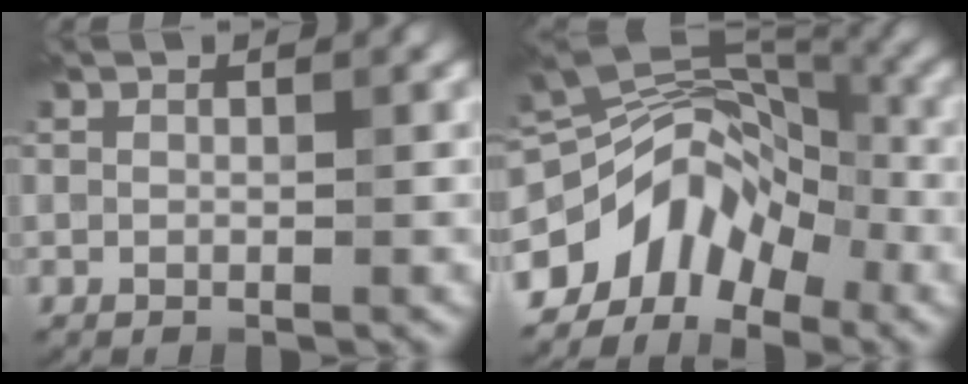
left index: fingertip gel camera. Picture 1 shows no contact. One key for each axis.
{"total": 8.8, "fx": -4.6, "fy": 5.6, "fz": 5.0, "tx": -0.072, "ty": 0.011, "tz": -0.098}